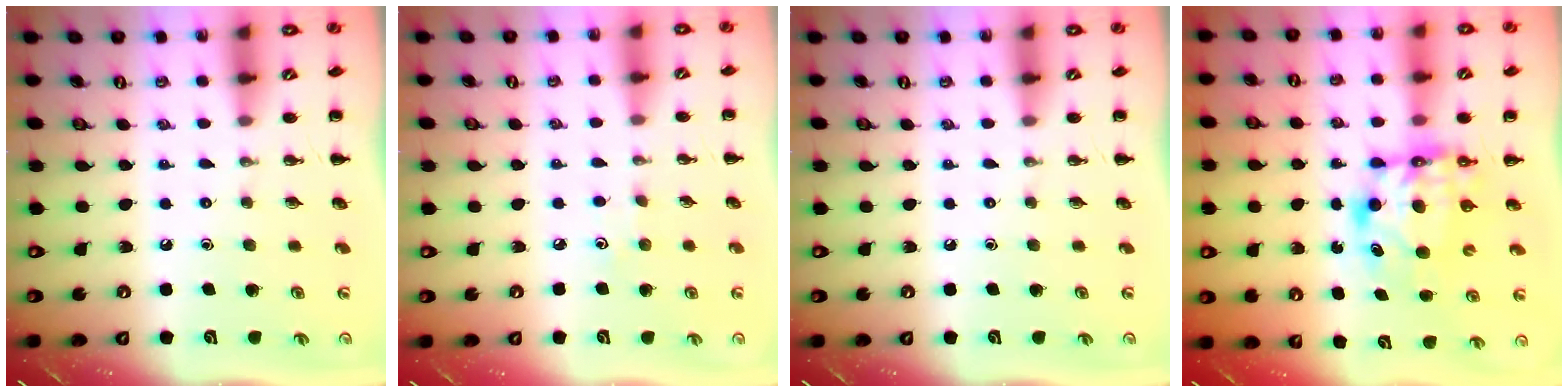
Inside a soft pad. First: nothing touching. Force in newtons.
{"total": 2.8, "press": 2.7, "slide": 0.8}
{"total": 0.0}
{"total": 7.1, "press": 7.0, "slide": 1.2}